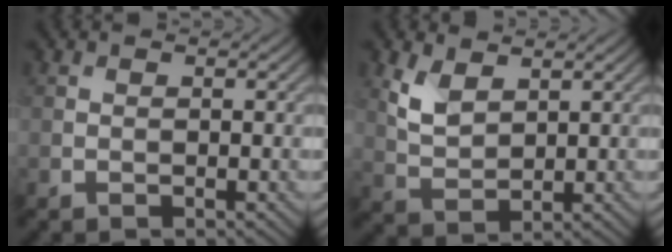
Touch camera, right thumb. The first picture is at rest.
{"total": 4.4, "force": [2.4, 2.4, 2.8], "torque": [-0.075, -0.004, 0.053]}